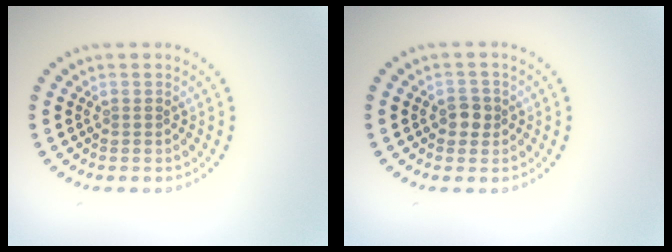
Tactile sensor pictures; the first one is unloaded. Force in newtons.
{"total": 1.6, "press": 1.6, "slide": 0.4}